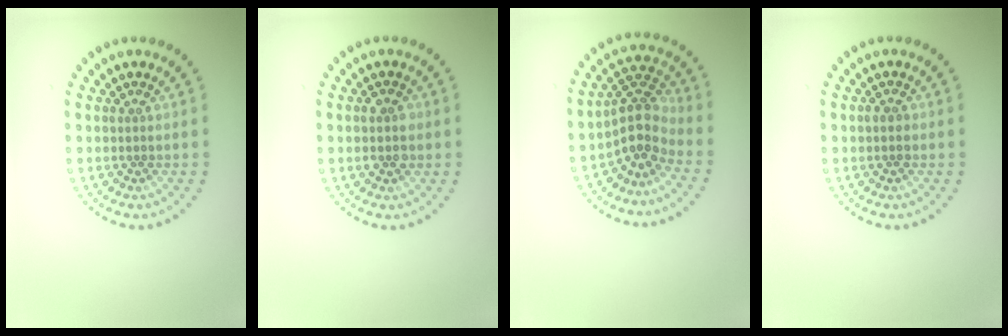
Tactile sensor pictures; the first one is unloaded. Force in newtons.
{"total": 2.3, "press": 2.3, "slide": 0.2}
{"total": 3.6, "press": 2.8, "slide": 2.2}
{"total": 1.0, "press": 1.0, "slide": 0.1}